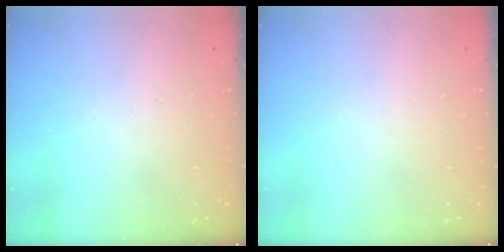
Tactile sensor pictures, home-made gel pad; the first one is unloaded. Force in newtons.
{"total": 0.0}